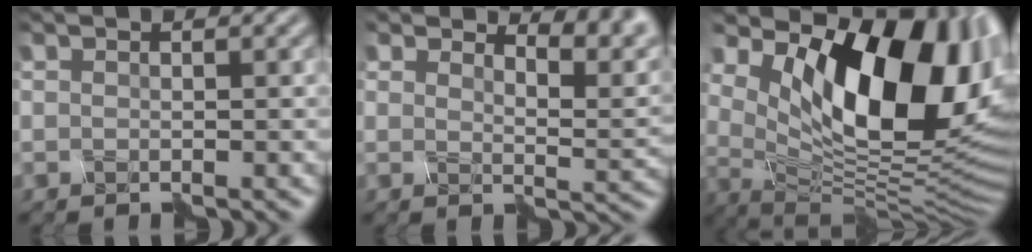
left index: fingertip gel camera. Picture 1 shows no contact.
{"total": 4.2, "force": [3.6, 1.2, 1.8], "torque": [-0.031, -0.003, 0.041]}
{"total": 15.6, "force": [5.0, 8.1, 12.4], "torque": [-0.181, -0.008, 0.089]}